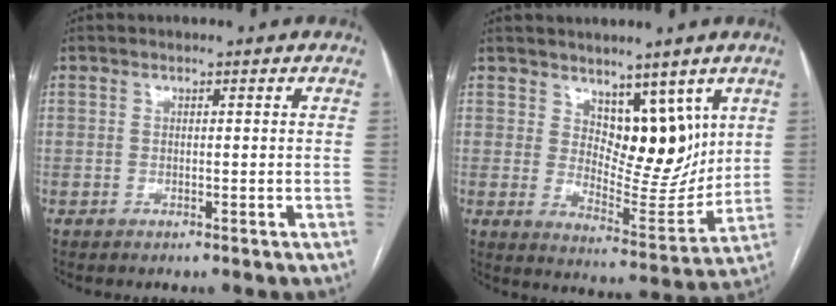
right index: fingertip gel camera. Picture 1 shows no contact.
{"total": 9.6, "force": [4.8, 5.0, 6.6], "torque": [-0.091, -0.006, 0.092]}